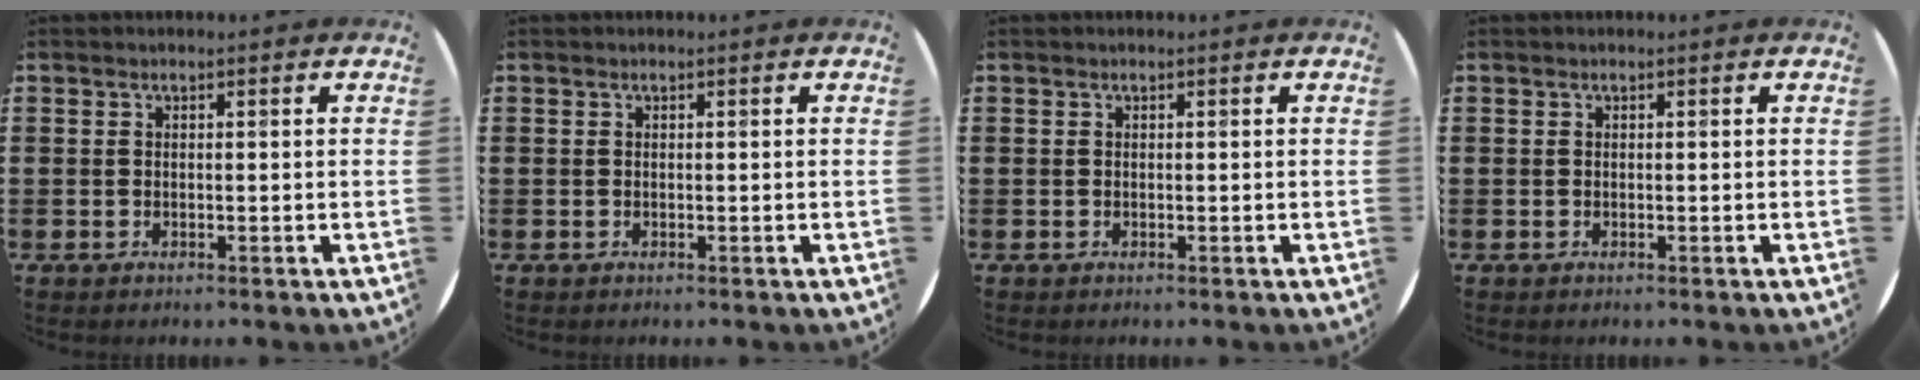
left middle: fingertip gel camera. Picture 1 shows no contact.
{"total": 0.0}
{"total": 0.0}
{"total": 0.0}